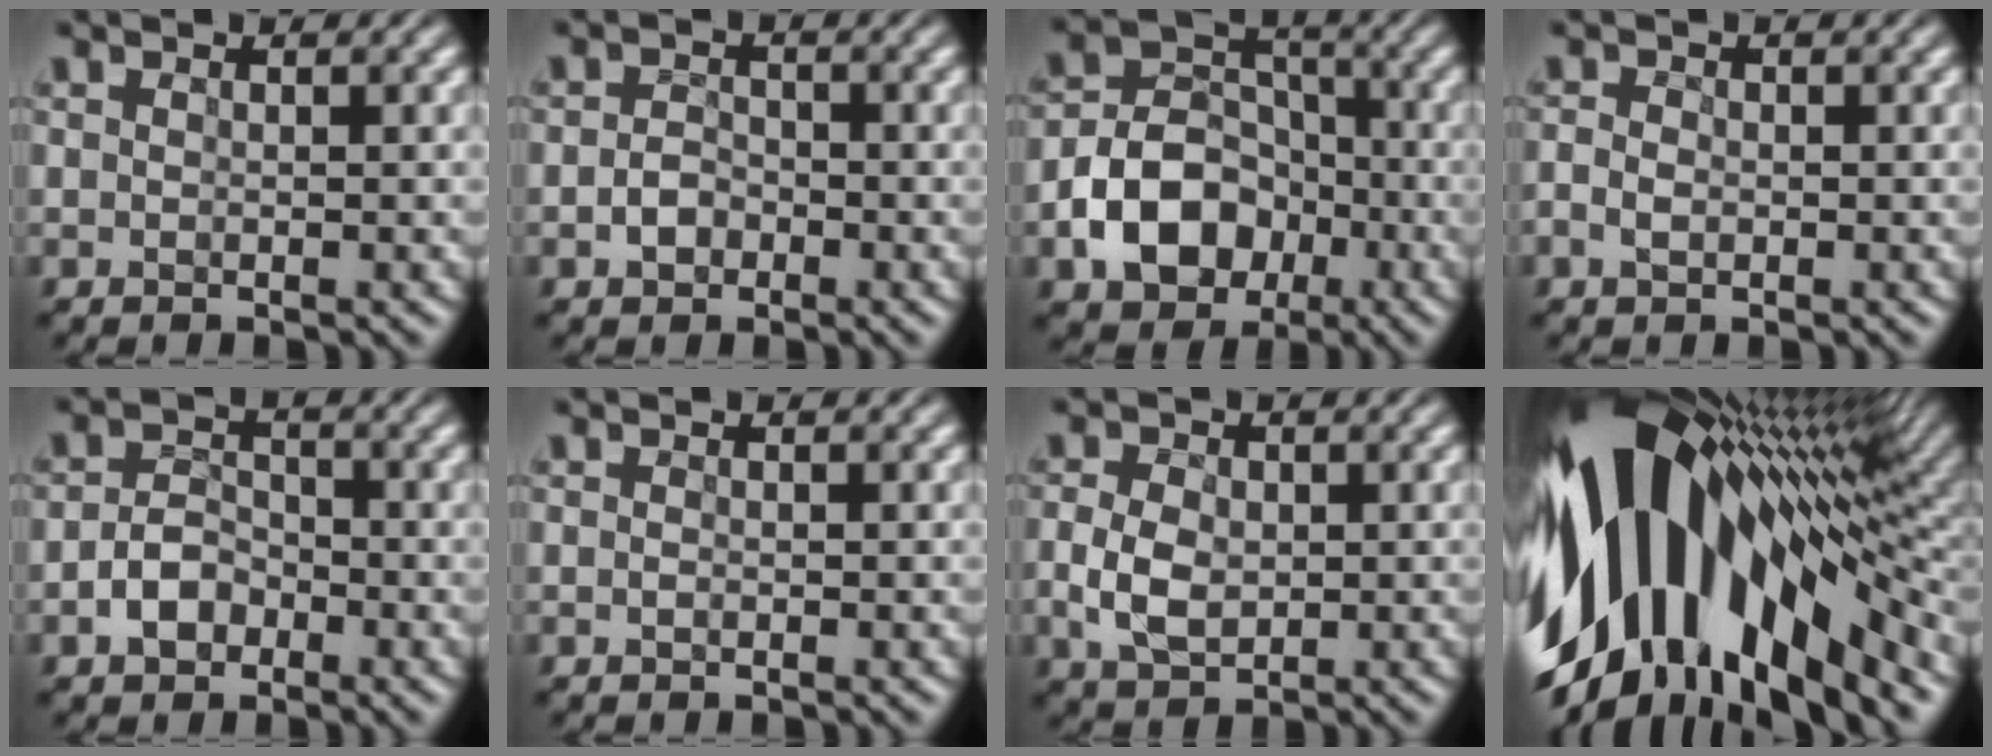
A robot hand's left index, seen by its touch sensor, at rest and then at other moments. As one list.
[{"total": 1.6, "force": [-0.8, 1.1, 0.8], "torque": [-0.015, 0.003, -0.015]}, {"total": 7.5, "force": [-2.9, 5.4, 4.3], "torque": [-0.070, 0.002, -0.051]}, {"total": 1.7, "force": [-0.6, 1.1, 1.1], "torque": [-0.026, 0.001, -0.006]}, {"total": 2.7, "force": [-1.4, 1.7, 1.5], "torque": [-0.028, 0.008, -0.025]}, {"total": 0.0}, {"total": 3.7, "force": [-0.4, 2.5, 2.6], "torque": [-0.063, 0.002, -0.005]}, {"total": 15.8, "force": [-1.7, 8.6, 13.2], "torque": [-0.241, 0.009, -0.032]}]